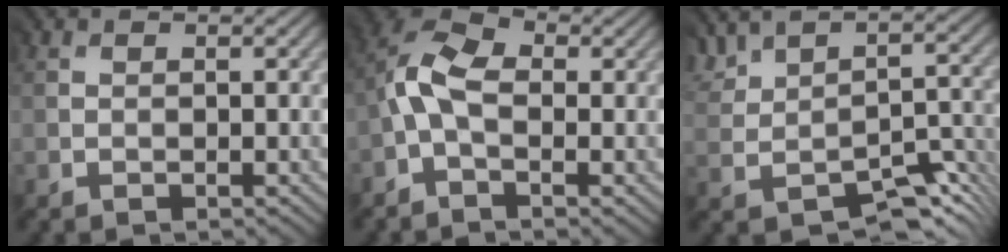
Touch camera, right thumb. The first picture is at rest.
{"total": 8.0, "force": [-0.1, 4.8, 6.4], "torque": [-0.158, 0.017, -0.014]}
{"total": 3.1, "force": [-0.2, 2.5, 1.9], "torque": [-0.026, -0.006, -0.005]}